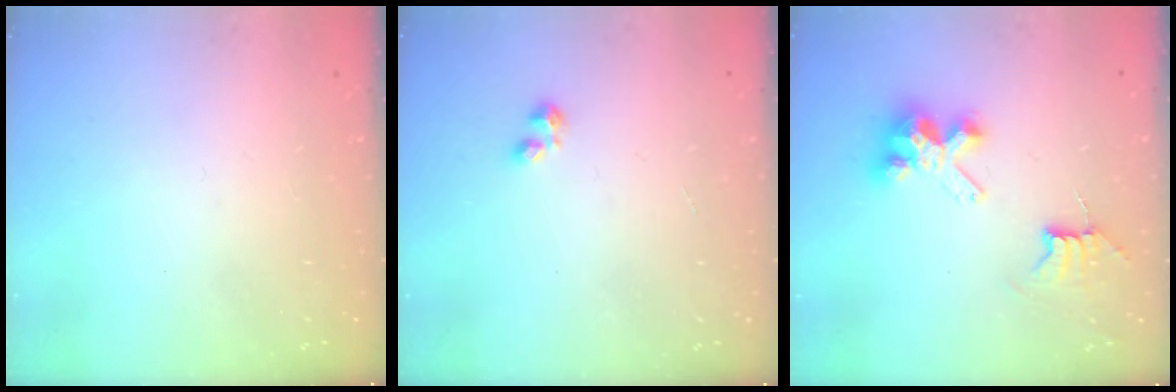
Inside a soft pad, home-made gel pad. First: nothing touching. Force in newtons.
{"total": 1.8, "press": 1.7, "slide": 0.5}
{"total": 7.9, "press": 7.9, "slide": 0.4}